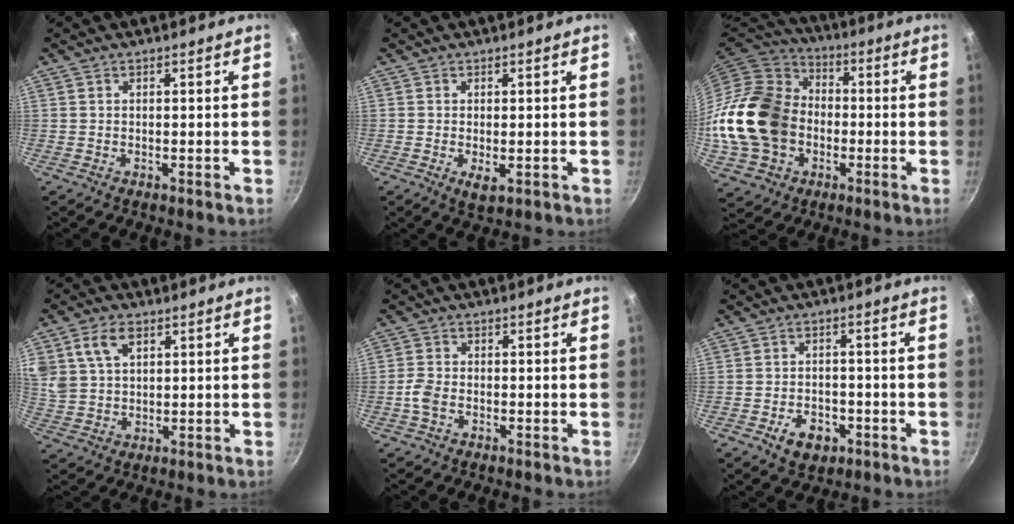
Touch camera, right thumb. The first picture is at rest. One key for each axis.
{"total": 2.8, "fx": -0.5, "fy": 1.1, "fz": 2.5, "tx": -0.047, "ty": -0.011, "tz": -0.006}
{"total": 22.3, "fx": -2.8, "fy": 17.5, "fz": 13.5, "tx": -0.257, "ty": 0.041, "tz": -0.046}
{"total": 9.1, "fx": 3.9, "fy": 6.1, "fz": 5.5, "tx": -0.094, "ty": -0.006, "tz": 0.078}
{"total": 3.3, "fx": -1.2, "fy": 2.0, "fz": 2.3, "tx": -0.053, "ty": 0.012, "tz": -0.030}
{"total": 6.3, "fx": -2.8, "fy": 4.2, "fz": 3.6, "tx": -0.043, "ty": 0.014, "tz": -0.040}